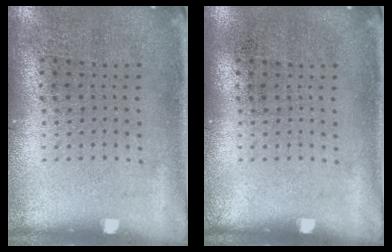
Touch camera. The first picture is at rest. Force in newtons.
{"total": 0.0}